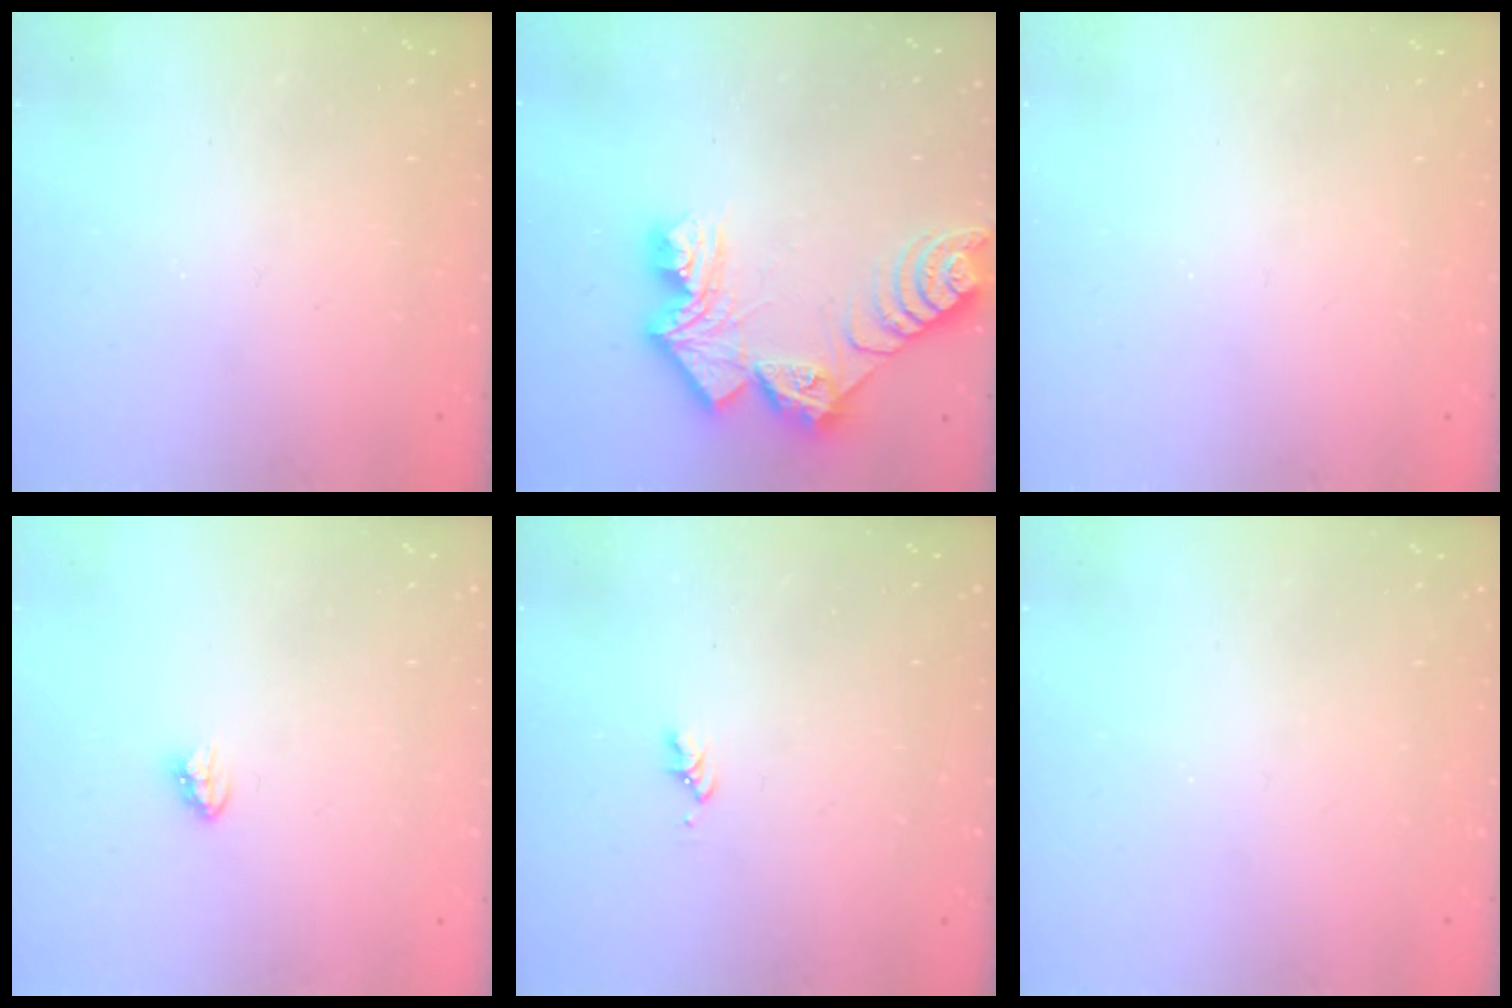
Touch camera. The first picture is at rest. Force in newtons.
{"total": 13.7, "press": 13.6, "slide": 1.2}
{"total": 0.0}
{"total": 3.4, "press": 3.4, "slide": 0.5}
{"total": 1.6, "press": 1.6, "slide": 0.3}
{"total": 0.0}